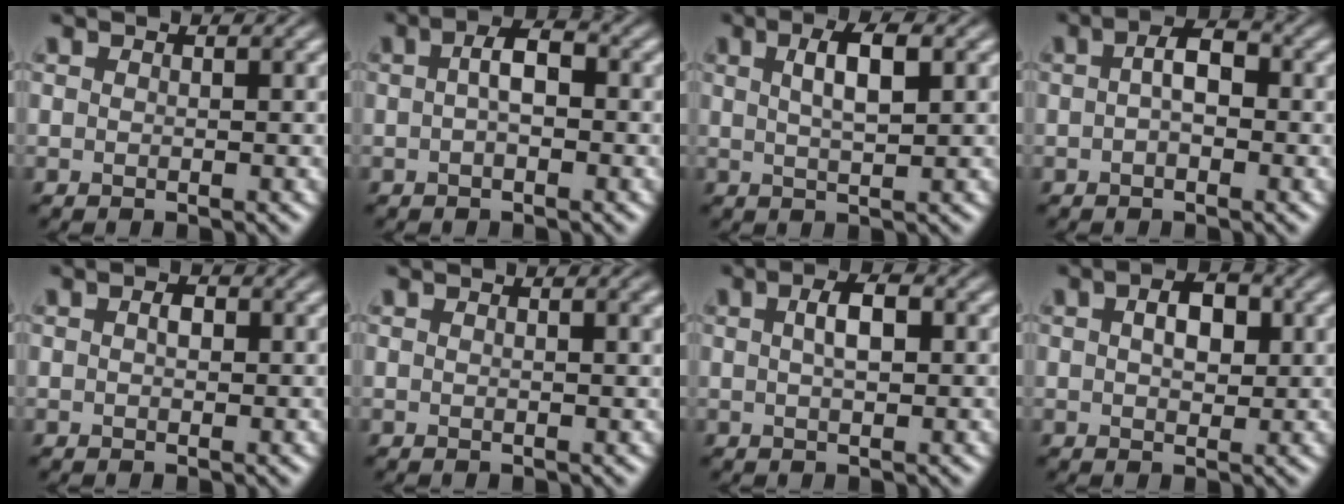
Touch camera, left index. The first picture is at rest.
{"total": 2.7, "force": [0.0, 1.1, 2.4], "torque": [-0.043, 0.006, -0.005]}
{"total": 3.7, "force": [1.3, 1.0, 3.3], "torque": [-0.057, 0.009, 0.023]}
{"total": 2.7, "force": [0.0, 1.3, 2.4], "torque": [-0.040, 0.006, -0.005]}
{"total": 1.2, "force": [0.2, 0.7, 1.0], "torque": [-0.015, 0.002, 0.000]}
{"total": 1.6, "force": [0.6, 0.5, 1.4], "torque": [-0.013, 0.005, 0.007]}
{"total": 2.9, "force": [0.6, 1.2, 2.5], "torque": [-0.046, 0.006, 0.008]}
{"total": 3.5, "force": [0.8, 2.1, 2.7], "torque": [-0.045, 0.006, 0.011]}